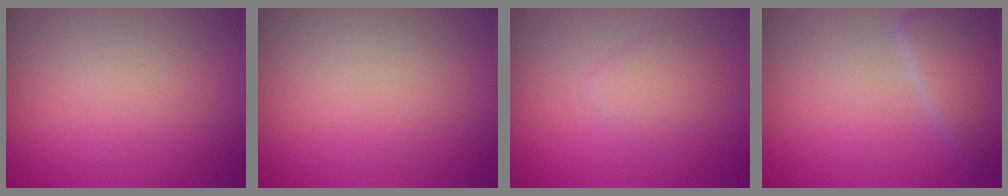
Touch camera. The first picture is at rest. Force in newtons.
{"total": 0.0}
{"total": 1.8, "press": 1.8, "slide": 0.1}
{"total": 4.4, "press": 4.4, "slide": 0.1}